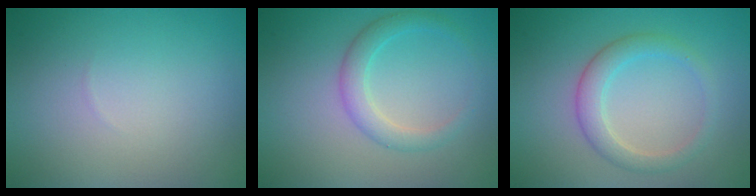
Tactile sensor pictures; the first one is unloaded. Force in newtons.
{"total": 2.5, "press": 2.5, "slide": 0.1}
{"total": 2.8, "press": 2.8, "slide": 0.2}